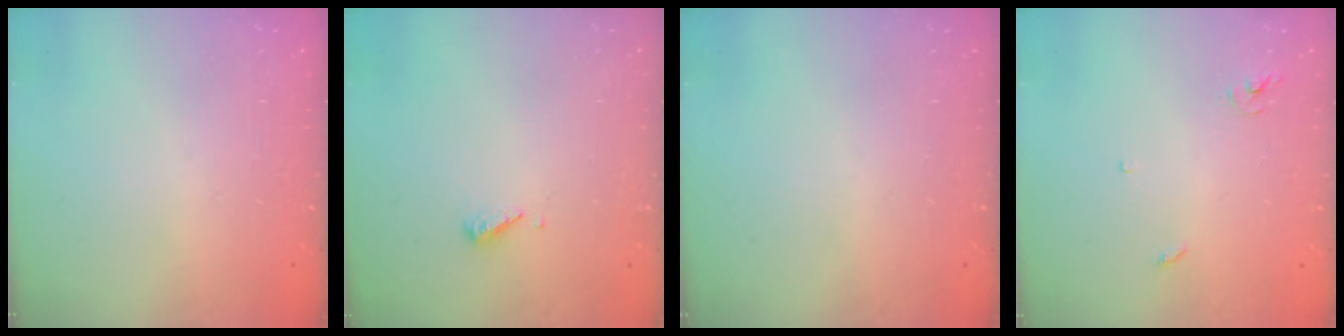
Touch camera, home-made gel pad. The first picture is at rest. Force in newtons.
{"total": 3.1, "press": 3.1, "slide": 0.2}
{"total": 0.0}
{"total": 3.0, "press": 3.0, "slide": 0.2}